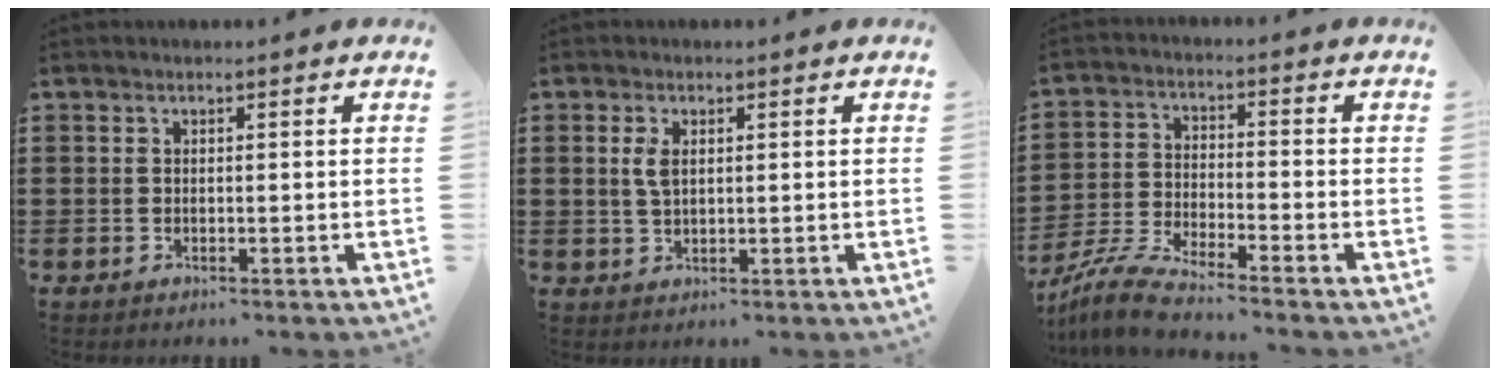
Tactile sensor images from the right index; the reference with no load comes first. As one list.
[{"total": 3.0, "force": [0.7, 1.4, 2.6], "torque": [-0.057, 0.009, 0.010]}, {"total": 6.4, "force": [-6.1, -0.3, 1.9], "torque": [-0.060, -0.011, -0.124]}]